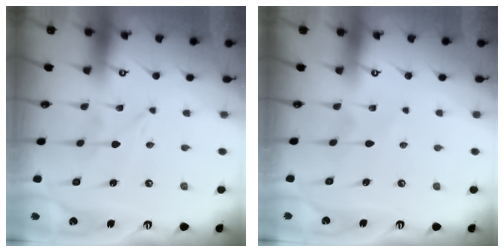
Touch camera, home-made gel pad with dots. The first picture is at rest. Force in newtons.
{"total": 3.9, "press": 3.8, "slide": 0.5}